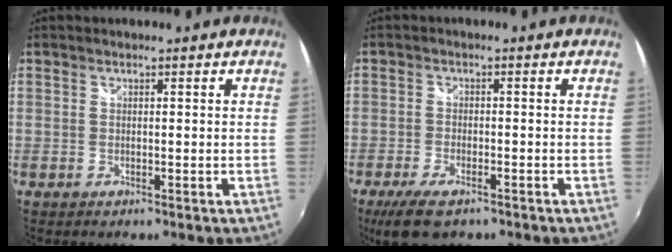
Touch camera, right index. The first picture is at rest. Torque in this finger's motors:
{"motor_torque": [0.45, -0.40, 0.21, 0.06]}